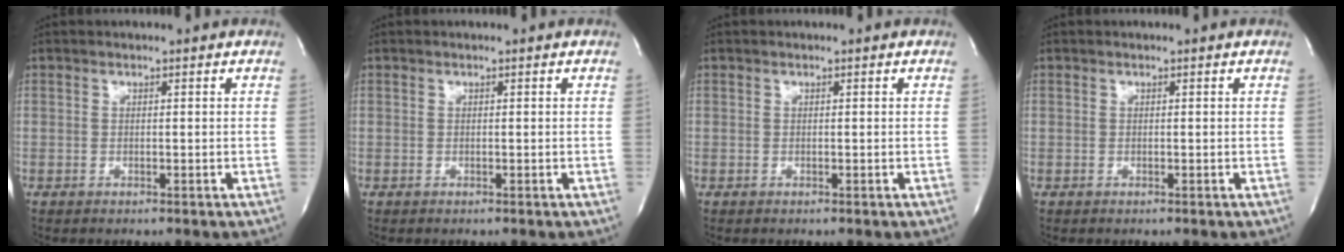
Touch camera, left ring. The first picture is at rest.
{"total": 0.0}
{"total": 0.0}
{"total": 0.0}